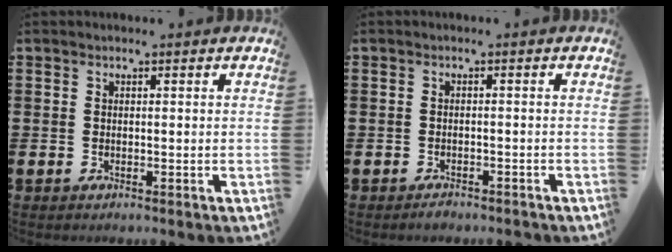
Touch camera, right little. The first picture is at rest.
{"total": 0.9, "force": [-0.9, 0.2, 0.1], "torque": [0.003, -0.004, -0.020]}